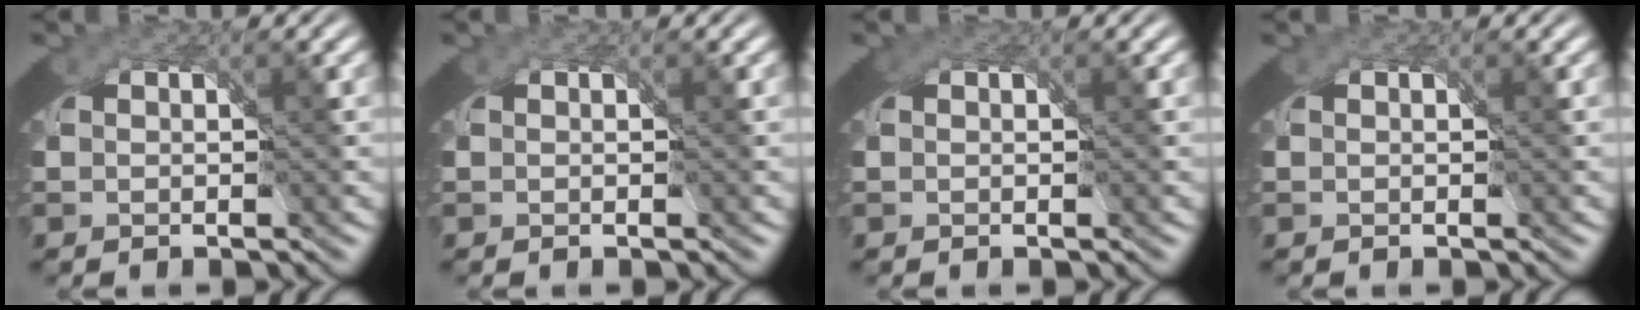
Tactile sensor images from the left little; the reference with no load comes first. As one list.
[{"total": 0.0}, {"total": 0.9, "force": [0.3, 0.7, 0.5], "torque": [-0.004, -0.001, 0.001]}, {"total": 0.0}]